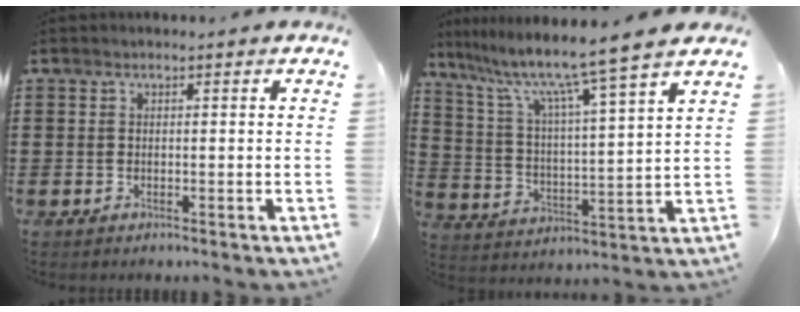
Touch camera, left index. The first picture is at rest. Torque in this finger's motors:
{"motor_torque": [1.11, -1.03, 1.05, 0.21]}